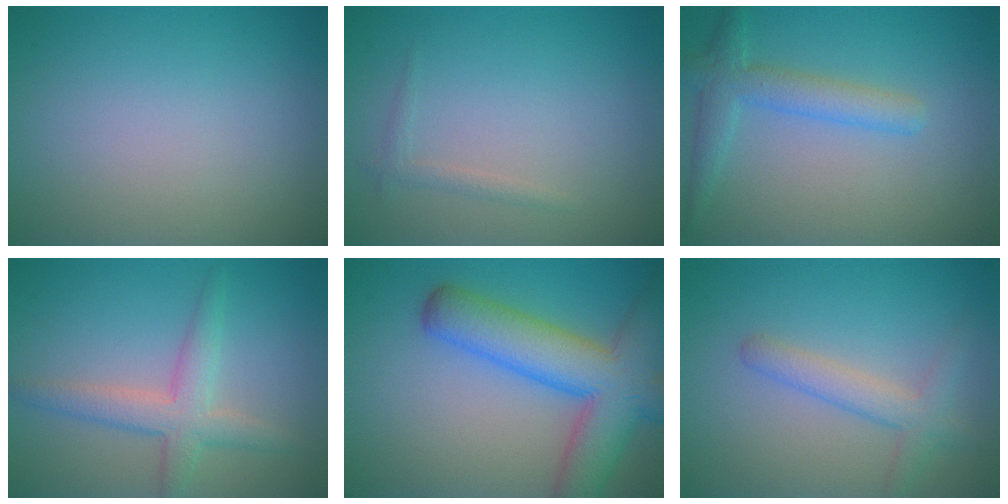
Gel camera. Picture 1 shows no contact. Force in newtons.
{"total": 1.0, "press": 1.0, "slide": 0.0}
{"total": 3.4, "press": 3.4, "slide": 0.2}
{"total": 3.6, "press": 3.6, "slide": 0.1}
{"total": 9.3, "press": 9.3, "slide": 0.7}
{"total": 2.8, "press": 2.8, "slide": 0.1}